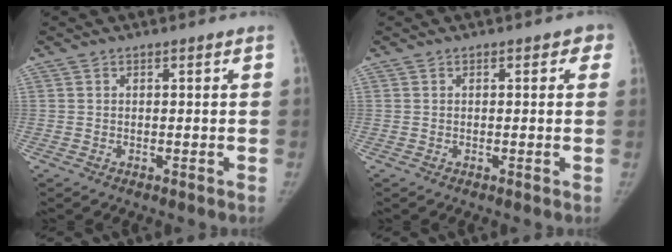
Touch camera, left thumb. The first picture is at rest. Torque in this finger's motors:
{"motor_torque": [-0.11, -0.02, 0.22, 0.13, -0.01]}